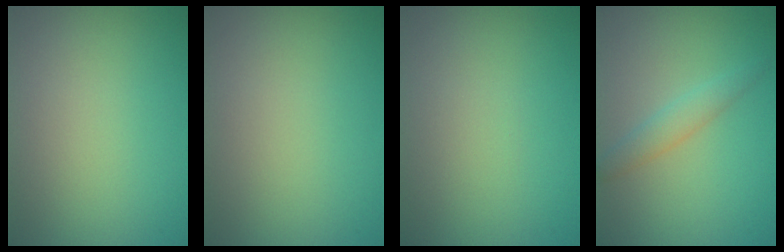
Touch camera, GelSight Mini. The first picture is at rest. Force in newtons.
{"total": 0.0}
{"total": 0.0}
{"total": 1.9, "press": 1.9, "slide": 0.2}